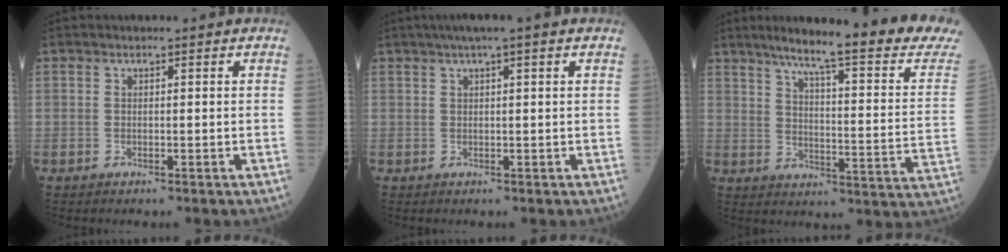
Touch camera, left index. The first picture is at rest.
{"total": 5.3, "force": [3.6, 0.1, 3.9], "torque": [-0.063, 0.029, 0.056]}
{"total": 24.2, "force": [20.5, 0.2, 12.8], "torque": [-0.180, -0.068, 0.260]}